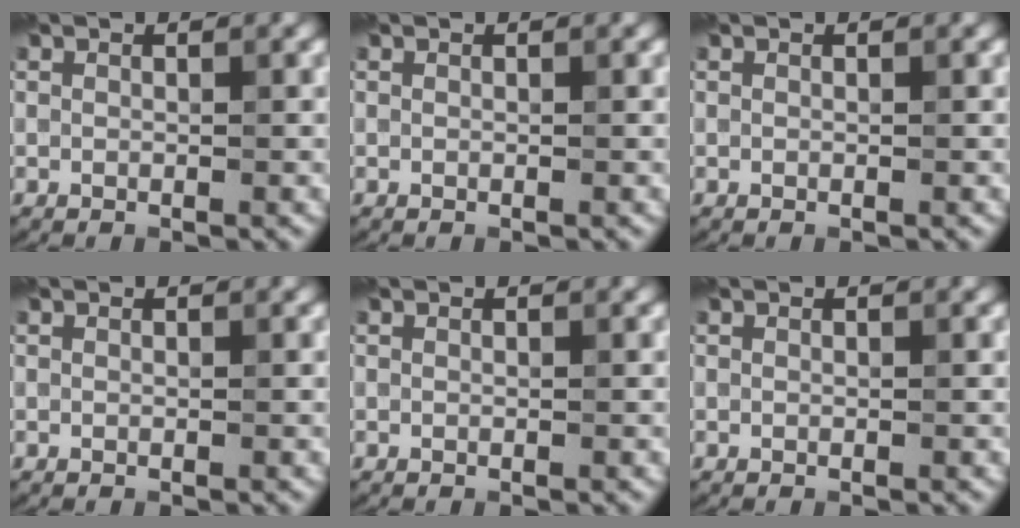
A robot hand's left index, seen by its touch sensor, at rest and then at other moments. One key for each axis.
{"total": 0.0}
{"total": 0.0}
{"total": 0.0}
{"total": 0.0}
{"total": 0.0}